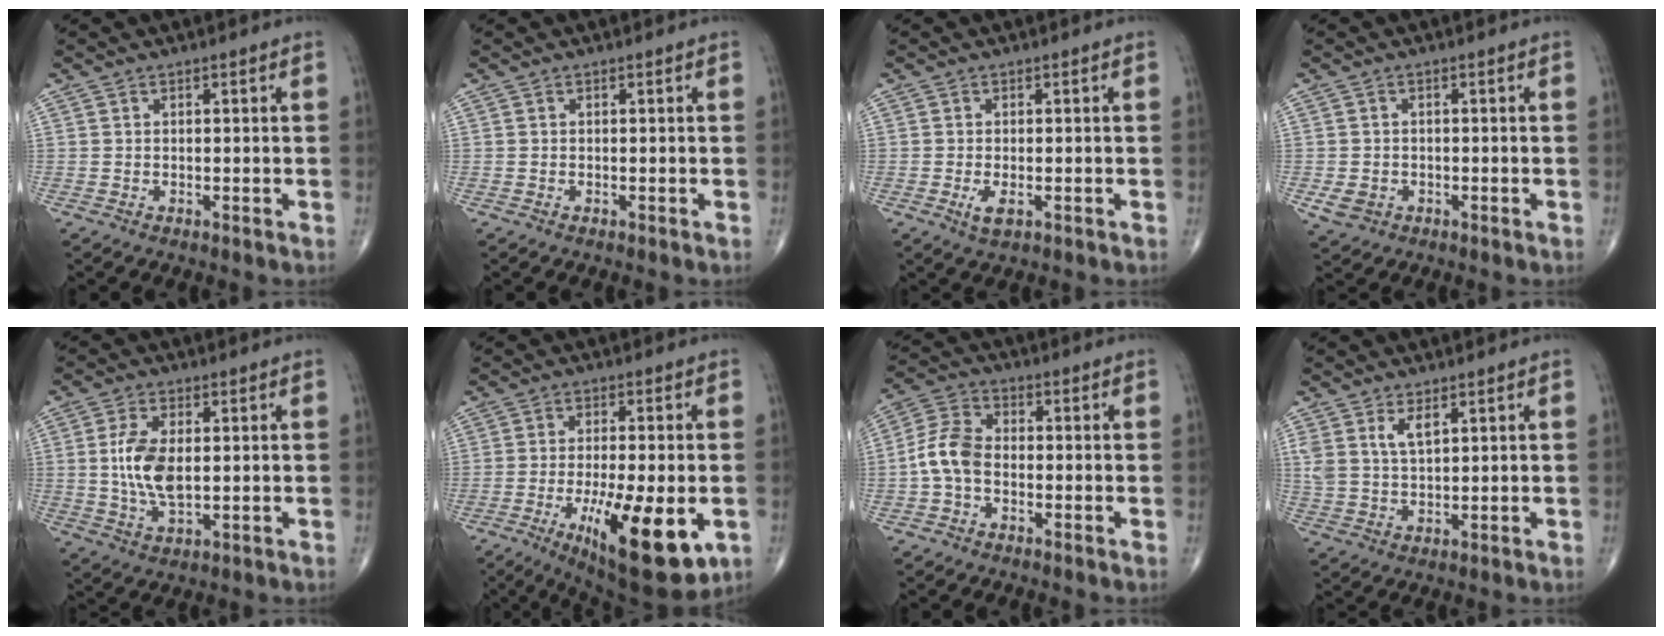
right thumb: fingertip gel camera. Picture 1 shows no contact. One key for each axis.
{"total": 0.0}
{"total": 2.7, "fx": -0.9, "fy": 1.1, "fz": 2.3, "tx": -0.047, "ty": -0.006, "tz": -0.015}
{"total": 3.4, "fx": -1.1, "fy": 2.8, "fz": 1.6, "tx": -0.027, "ty": 0.002, "tz": -0.011}
{"total": 8.7, "fx": 0.6, "fy": 4.2, "fz": 7.6, "tx": -0.159, "ty": -0.009, "tz": 0.014}
{"total": 17.8, "fx": -5.5, "fy": 5.5, "fz": 16.0, "tx": -0.233, "ty": -0.015, "tz": -0.071}
{"total": 7.3, "fx": -1.5, "fy": 4.7, "fz": 5.3, "tx": -0.106, "ty": 0.024, "tz": -0.043}
{"total": 4.8, "fx": 2.5, "fy": 2.1, "fz": 3.5, "tx": -0.069, "ty": -0.010, "tz": 0.055}